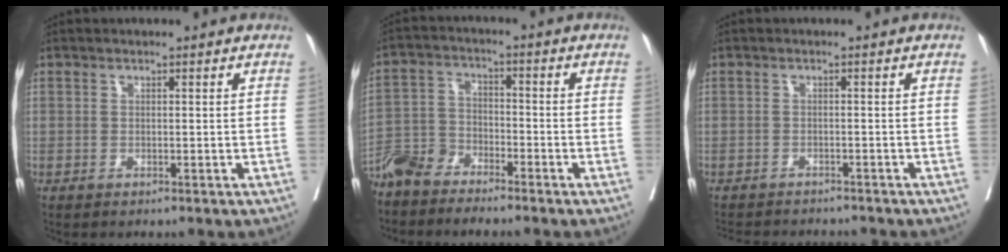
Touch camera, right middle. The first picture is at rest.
{"total": 6.6, "force": [-6.1, 1.9, 2.0], "torque": [-0.048, -0.007, -0.124]}
{"total": 8.1, "force": [-7.7, 1.5, 2.1], "torque": [-0.026, -0.004, -0.102]}